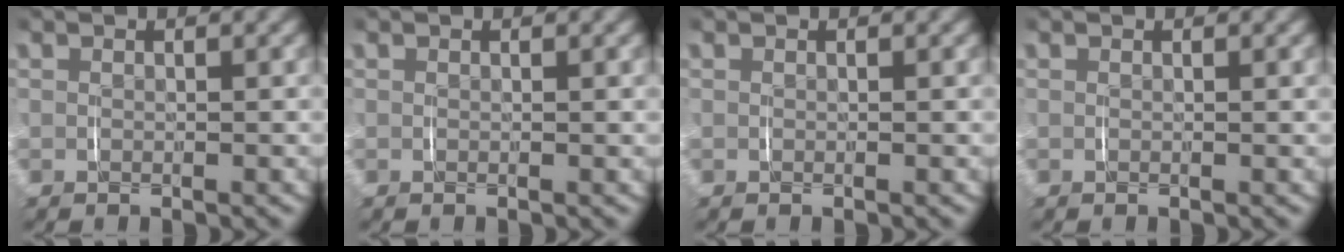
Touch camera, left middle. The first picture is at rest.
{"total": 0.0}
{"total": 0.0}
{"total": 0.0}